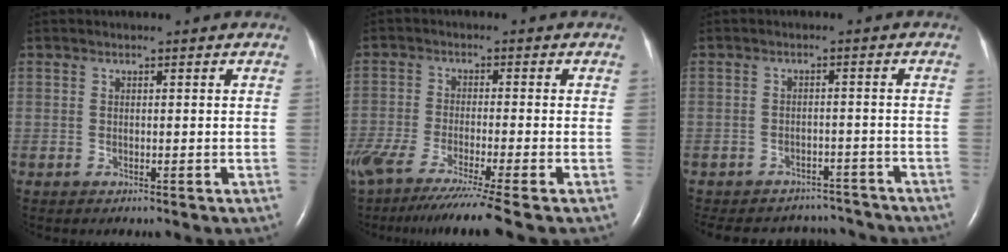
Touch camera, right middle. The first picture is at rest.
{"total": 15.1, "force": [-11.7, -0.8, 9.5], "torque": [-0.173, -0.061, -0.196]}
{"total": 13.9, "force": [-12.6, 5.2, 2.6], "torque": [-0.063, 0.016, -0.153]}